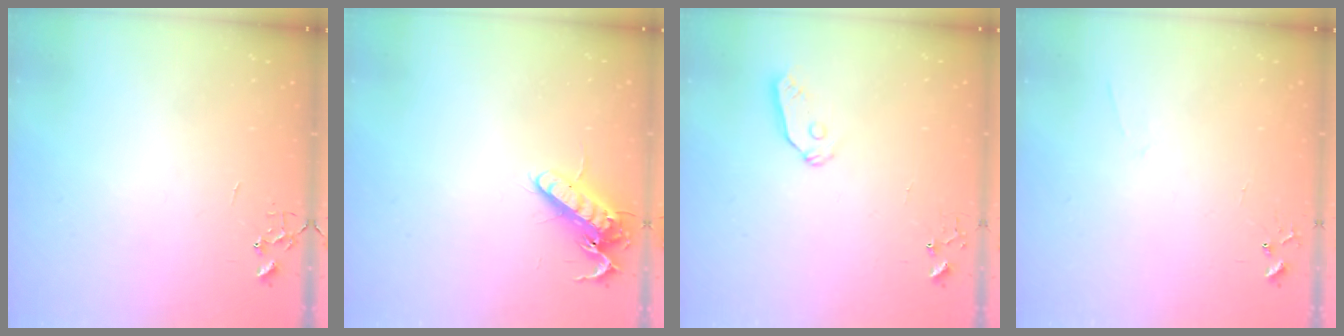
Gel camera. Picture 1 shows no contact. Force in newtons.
{"total": 13.5, "press": 13.3, "slide": 1.9}
{"total": 6.5, "press": 6.5, "slide": 0.2}
{"total": 4.4, "press": 4.4, "slide": 0.4}